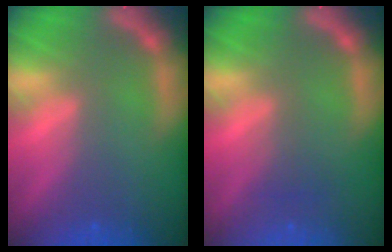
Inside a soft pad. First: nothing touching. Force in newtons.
{"total": 1.5}